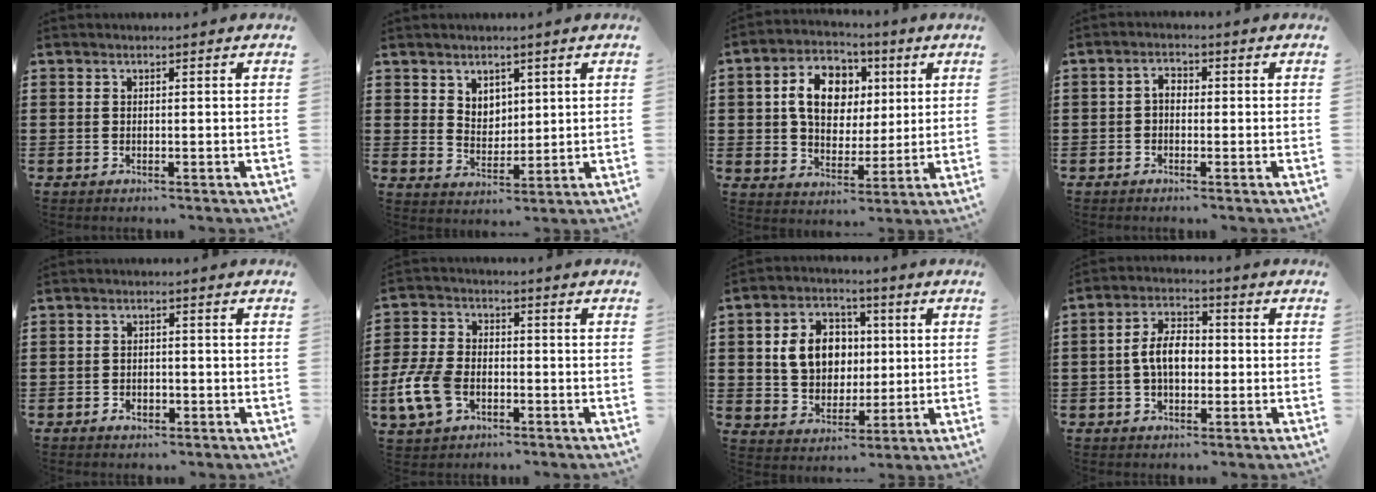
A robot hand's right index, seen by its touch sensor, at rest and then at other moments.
{"total": 4.1, "force": [3.0, 2.7, 0.5], "torque": [-0.023, 0.003, 0.058]}
{"total": 10.2, "force": [2.5, 7.4, 6.6], "torque": [-0.136, 0.015, 0.040]}
{"total": 1.6, "force": [-0.3, 0.8, 1.3], "torque": [-0.026, 0.005, -0.008]}
{"total": 1.5, "force": [-0.8, 1.1, 0.6], "torque": [-0.014, 0.000, -0.016]}
{"total": 7.6, "force": [-2.7, 4.7, 5.3], "torque": [-0.141, -0.002, -0.057]}
{"total": 8.6, "force": [1.4, 6.9, 4.9], "torque": [-0.108, 0.016, 0.023]}
{"total": 6.1, "force": [-0.3, 3.4, 5.1], "torque": [-0.108, 0.005, -0.010]}